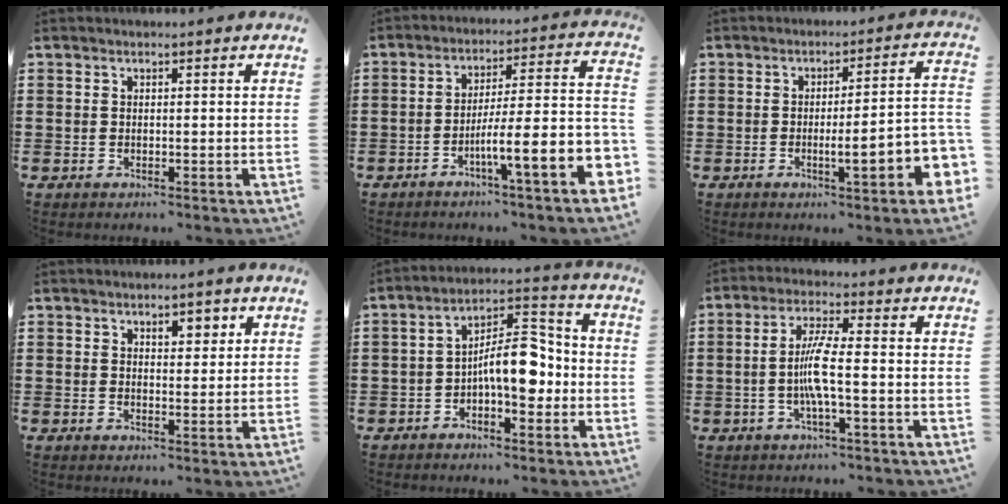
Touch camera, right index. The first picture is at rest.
{"total": 9.5, "force": [-3.8, 0.6, 8.7], "torque": [-0.143, -0.032, -0.075]}
{"total": 8.0, "force": [-2.8, 0.9, 7.4], "torque": [-0.107, -0.023, -0.053]}
{"total": 3.0, "force": [1.7, 1.5, 2.0], "torque": [-0.028, 0.003, 0.024]}
{"total": 9.7, "force": [-1.7, 4.2, 8.6], "torque": [-0.130, 0.006, -0.034]}
{"total": 6.0, "force": [-1.1, 0.5, 5.9], "torque": [-0.120, -0.006, -0.029]}